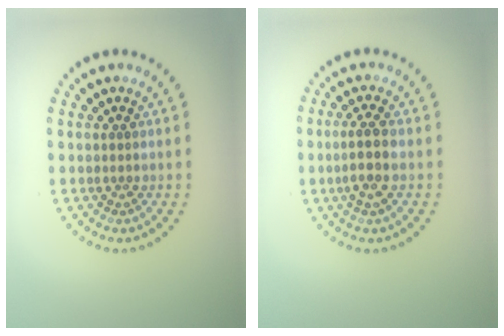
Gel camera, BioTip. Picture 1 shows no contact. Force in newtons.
{"total": 2.5, "press": 2.2, "slide": 1.1}